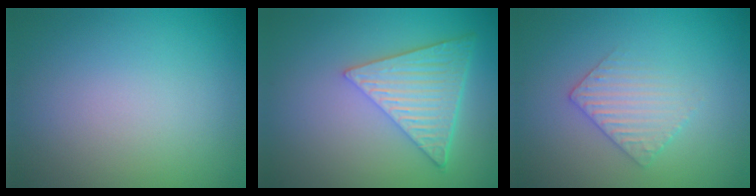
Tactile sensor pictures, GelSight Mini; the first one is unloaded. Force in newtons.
{"total": 6.8, "press": 4.7, "slide": 4.8}
{"total": 2.5, "press": 2.4, "slide": 0.5}